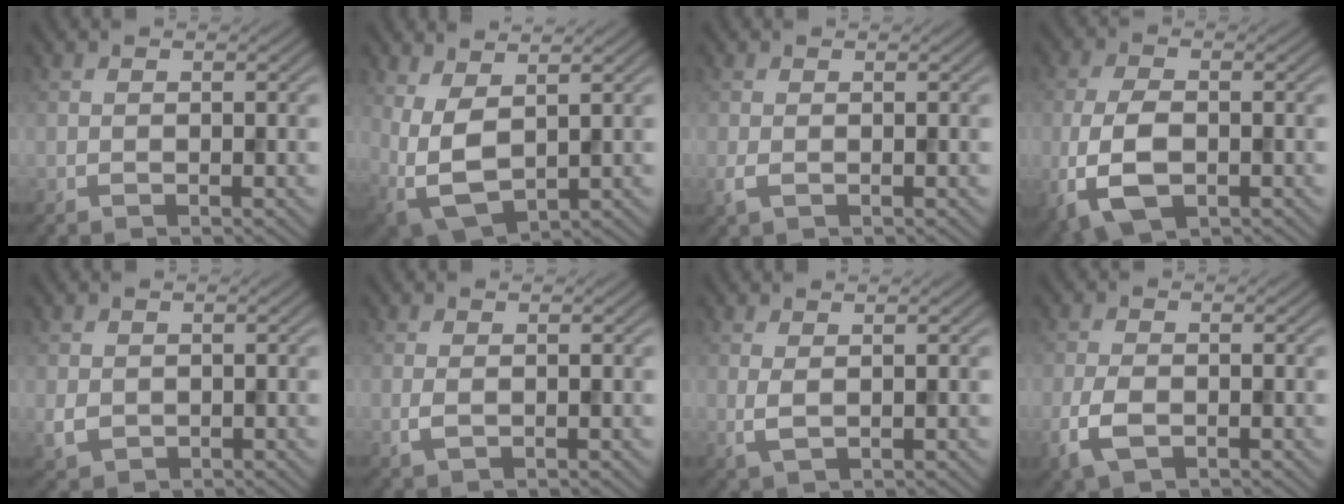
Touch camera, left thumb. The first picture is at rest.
{"total": 8.2, "force": [2.1, 4.4, 6.7], "torque": [-0.181, -0.007, 0.045]}
{"total": 1.3, "force": [-0.2, 0.6, 1.1], "torque": [-0.031, -0.002, -0.006]}
{"total": 7.5, "force": [-2.2, 4.0, 6.0], "torque": [-0.145, -0.013, -0.046]}
{"total": 2.1, "force": [0.1, 1.8, 1.1], "torque": [-0.032, -0.005, 0.004]}
{"total": 1.3, "force": [0.0, 0.6, 1.2], "torque": [-0.029, -0.001, 0.001]}
{"total": 1.9, "force": [0.9, 0.6, 1.6], "torque": [-0.039, -0.002, 0.019]}
{"total": 4.0, "force": [-1.5, 2.2, 3.1], "torque": [-0.075, -0.008, -0.033]}